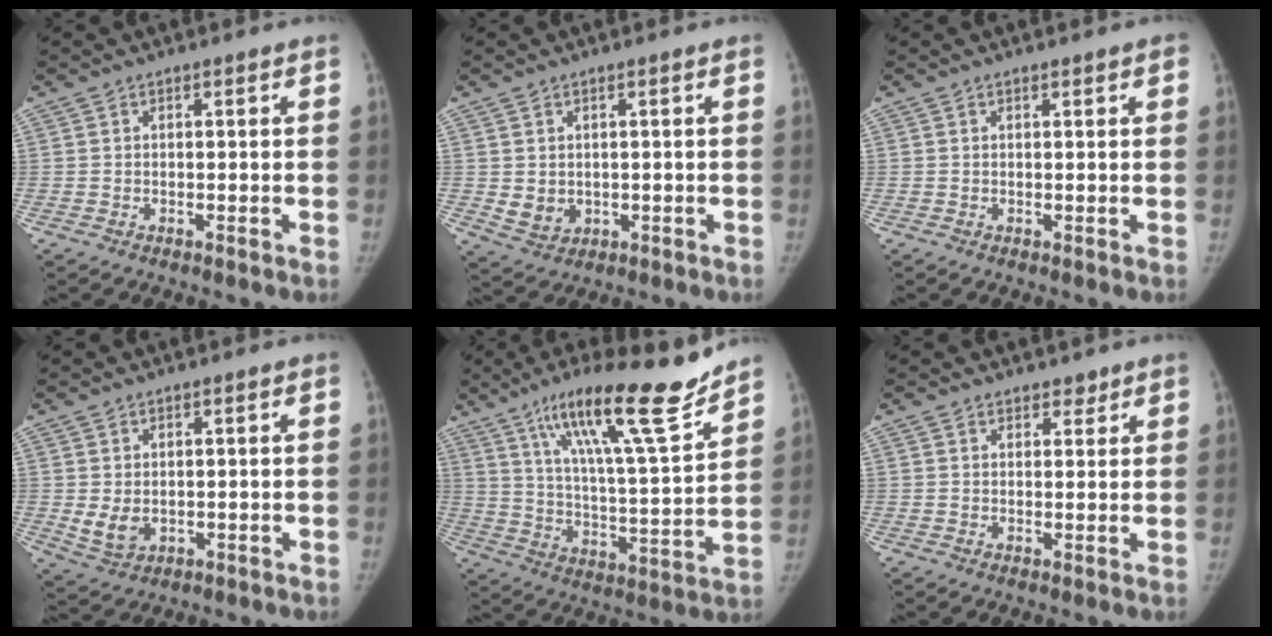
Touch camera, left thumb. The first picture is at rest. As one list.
[{"total": 3.9, "force": [0.2, 3.4, 2.0], "torque": [-0.022, -0.008, 0.019]}, {"total": 1.2, "force": [0.7, 0.4, 0.8], "torque": [-0.006, 0.000, 0.008]}, {"total": 4.1, "force": [0.2, 3.1, 2.8], "torque": [-0.041, -0.012, 0.017]}, {"total": 21.9, "force": [15.8, 2.9, 14.9], "torque": [-0.221, -0.073, 0.263]}, {"total": 2.5, "force": [2.0, 1.4, 0.5], "torque": [0.017, -0.011, 0.025]}]